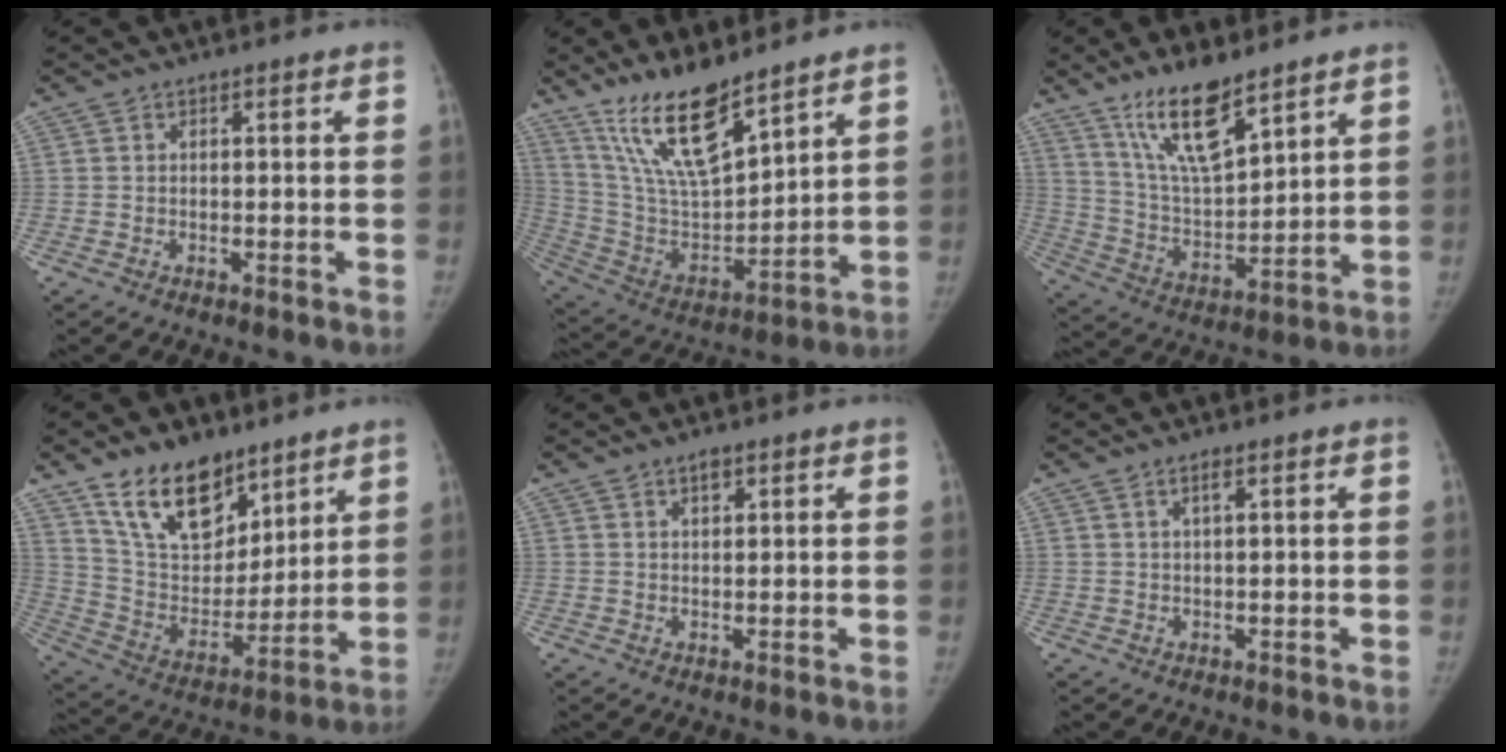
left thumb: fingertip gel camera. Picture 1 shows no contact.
{"total": 17.4, "force": [12.6, 5.0, 10.8], "torque": [-0.170, -0.072, 0.251]}
{"total": 14.4, "force": [10.0, 4.3, 9.4], "torque": [-0.152, -0.062, 0.199]}
{"total": 18.0, "force": [12.1, 9.9, 9.0], "torque": [-0.107, -0.066, 0.226]}
{"total": 2.0, "force": [1.3, 1.0, 1.2], "torque": [-0.011, -0.007, 0.021]}
{"total": 1.5, "force": [0.8, 0.3, 1.2], "torque": [-0.025, 0.001, 0.016]}